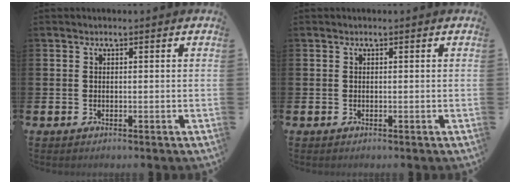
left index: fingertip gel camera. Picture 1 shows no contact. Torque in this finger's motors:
{"motor_torque": [0.00, 0.00, 0.01, 0.00]}